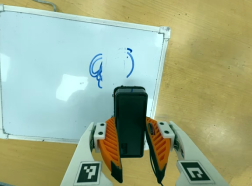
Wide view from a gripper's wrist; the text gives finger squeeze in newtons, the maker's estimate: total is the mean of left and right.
{"total": 6.8, "left": 5.1, "right": 8.5}